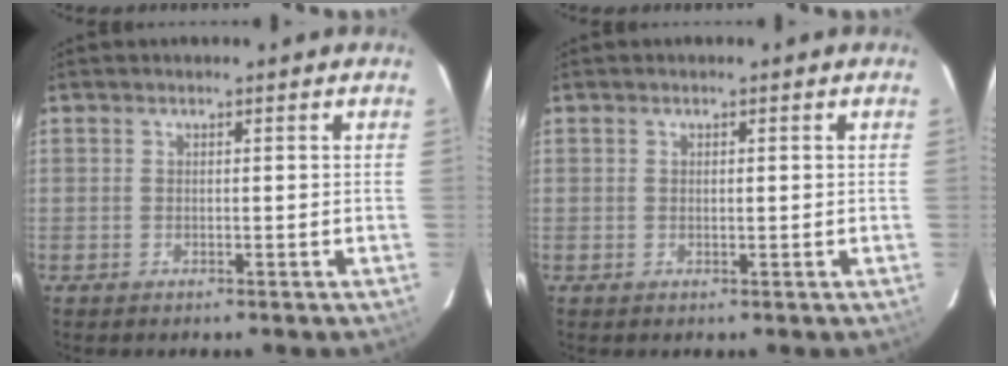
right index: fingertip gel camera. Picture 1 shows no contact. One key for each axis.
{"total": 0.5, "fx": 0.1, "fy": 0.3, "fz": 0.4, "tx": -0.008, "ty": 0.002, "tz": 0.002}